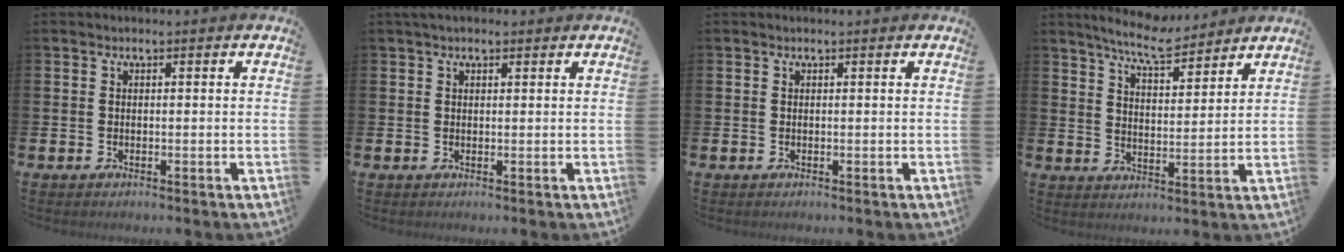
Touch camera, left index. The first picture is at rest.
{"total": 1.8, "force": [1.4, 0.7, 0.8], "torque": [-0.015, 0.008, 0.025]}
{"total": 0.0}
{"total": 7.6, "force": [7.1, 1.0, 2.5], "torque": [-0.066, -0.031, 0.127]}